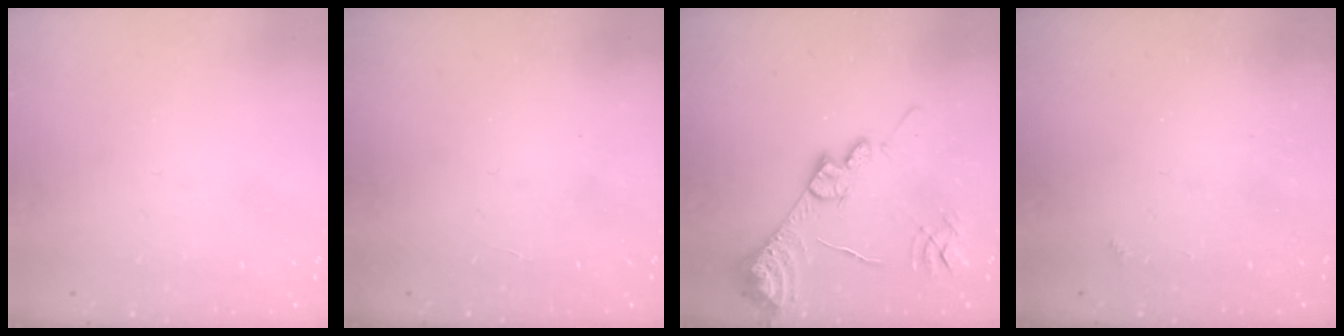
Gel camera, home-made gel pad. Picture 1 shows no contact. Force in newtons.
{"total": 2.1, "press": 2.1, "slide": 0.4}
{"total": 15.2, "press": 15.1, "slide": 1.3}
{"total": 2.1, "press": 2.0, "slide": 0.4}